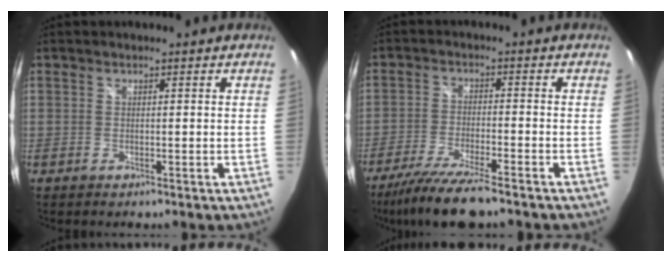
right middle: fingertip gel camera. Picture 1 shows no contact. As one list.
[{"total": 10.7, "force": [-8.7, 0.8, 6.2], "torque": [-0.141, -0.030, -0.154]}]